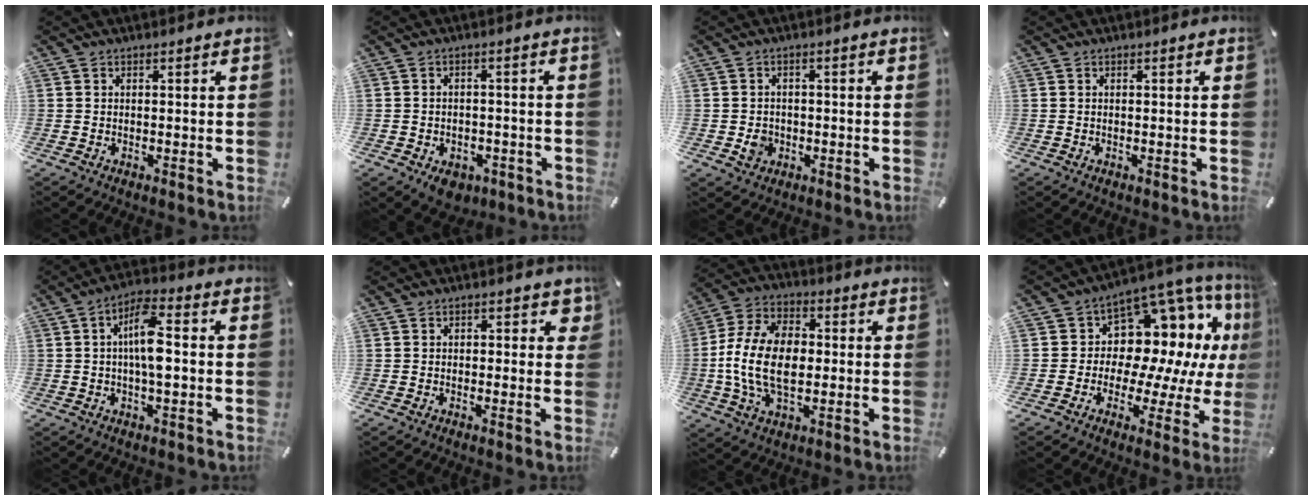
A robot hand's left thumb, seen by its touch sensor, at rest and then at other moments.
{"total": 4.9, "force": [-2.6, 3.5, 2.3], "torque": [-0.039, 0.016, -0.044]}
{"total": 3.8, "force": [-0.9, 3.4, 1.4], "torque": [-0.021, 0.000, -0.018]}
{"total": 0.0}
{"total": 8.6, "force": [-0.1, 2.7, 8.2], "torque": [-0.155, 0.012, -0.003]}
{"total": 2.5, "force": [0.1, 1.7, 1.8], "torque": [-0.012, 0.000, -0.004]}
{"total": 15.5, "force": [-1.4, 9.9, 11.9], "torque": [-0.260, 0.006, -0.024]}
{"total": 11.6, "force": [5.6, 8.9, 4.9], "torque": [-0.061, -0.086, 0.099]}